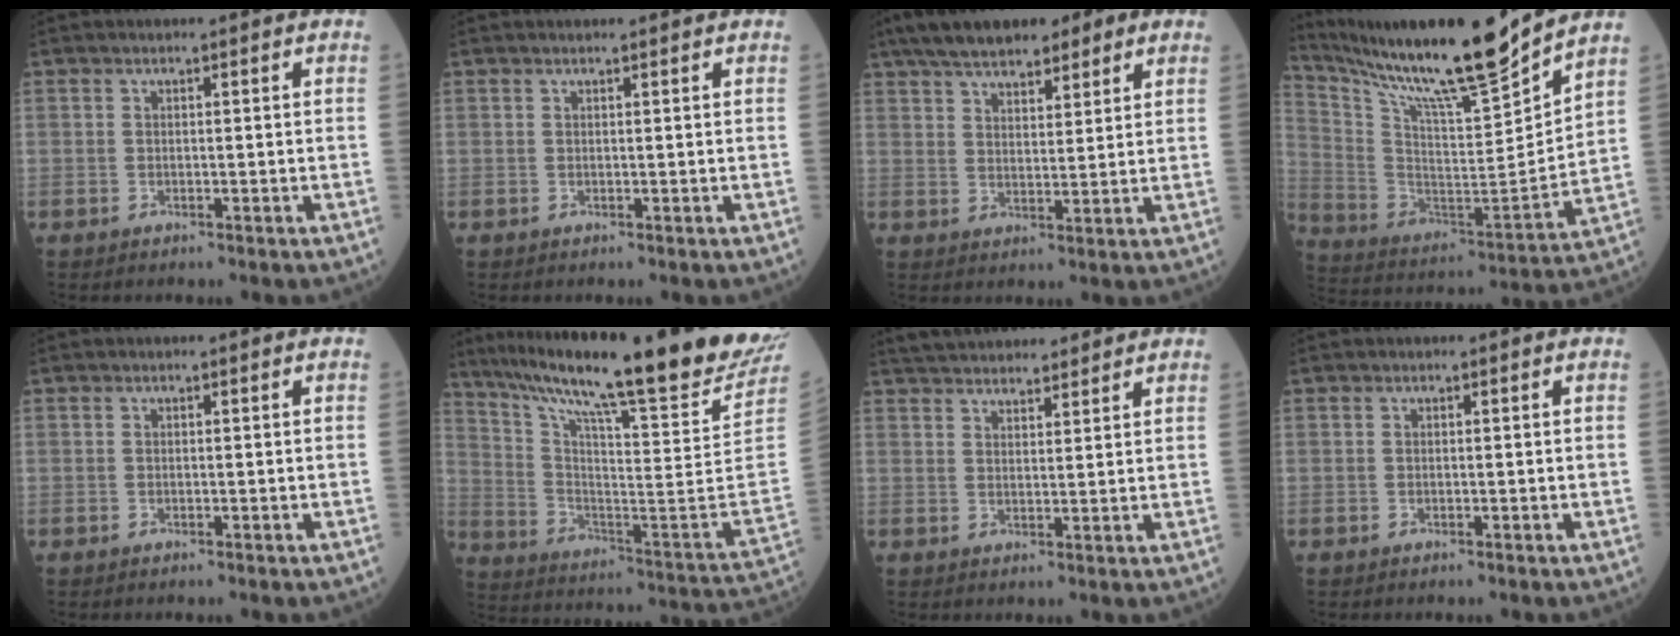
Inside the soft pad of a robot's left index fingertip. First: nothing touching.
{"total": 1.2, "force": [1.1, -0.2, 0.5], "torque": [-0.008, 0.006, 0.016]}
{"total": 14.8, "force": [10.3, 5.1, 9.3], "torque": [-0.157, 0.039, 0.157]}
{"total": 21.9, "force": [18.8, -0.3, 11.2], "torque": [-0.212, -0.034, 0.317]}
{"total": 0.0}
{"total": 29.3, "force": [23.5, -0.1, 17.5], "torque": [-0.302, -0.084, 0.338]}
{"total": 12.1, "force": [11.0, 2.7, 4.1], "torque": [-0.063, 0.030, 0.166]}
{"total": 0.0}